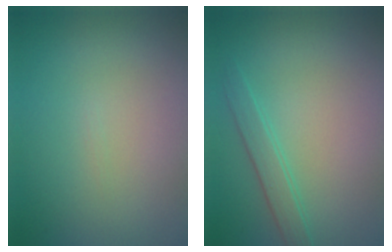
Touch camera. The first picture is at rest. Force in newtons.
{"total": 2.0, "press": 2.0, "slide": 0.1}